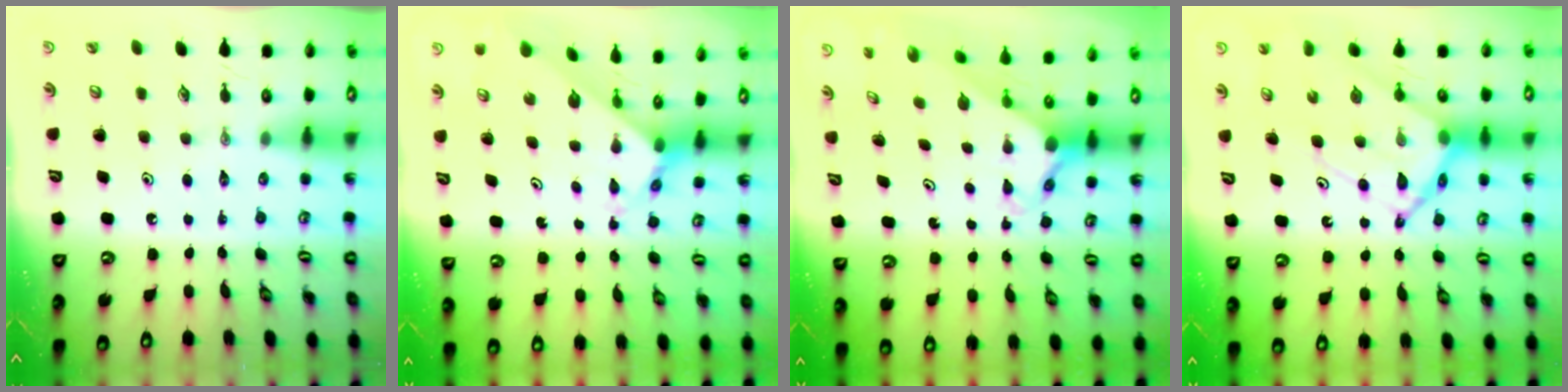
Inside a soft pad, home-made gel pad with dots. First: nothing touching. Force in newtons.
{"total": 2.7, "press": 2.7, "slide": 0.1}
{"total": 2.7, "press": 2.7, "slide": 0.2}
{"total": 16.2, "press": 16.1, "slide": 1.7}